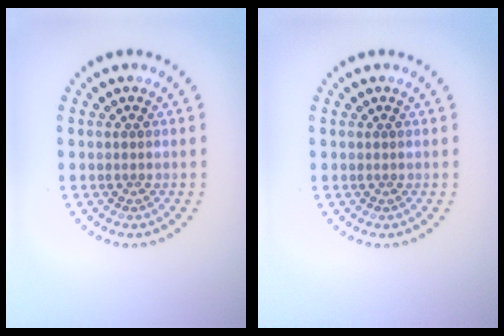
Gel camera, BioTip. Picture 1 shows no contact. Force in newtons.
{"total": 0.0}